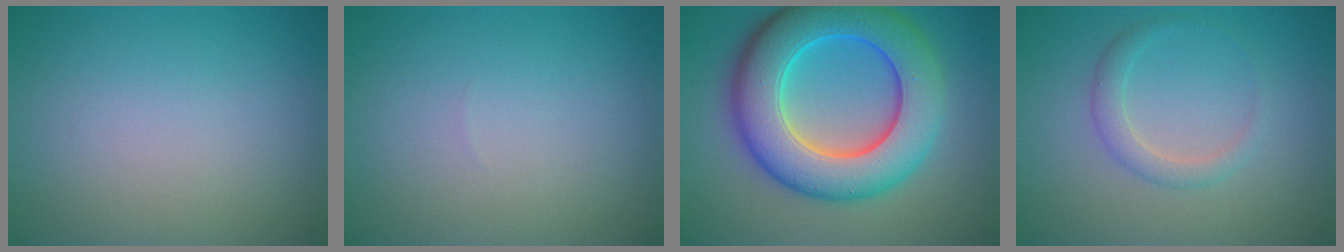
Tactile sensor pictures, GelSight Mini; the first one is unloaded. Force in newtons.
{"total": 0.0}
{"total": 11.2, "press": 11.2, "slide": 0.2}
{"total": 1.8, "press": 1.8, "slide": 0.1}